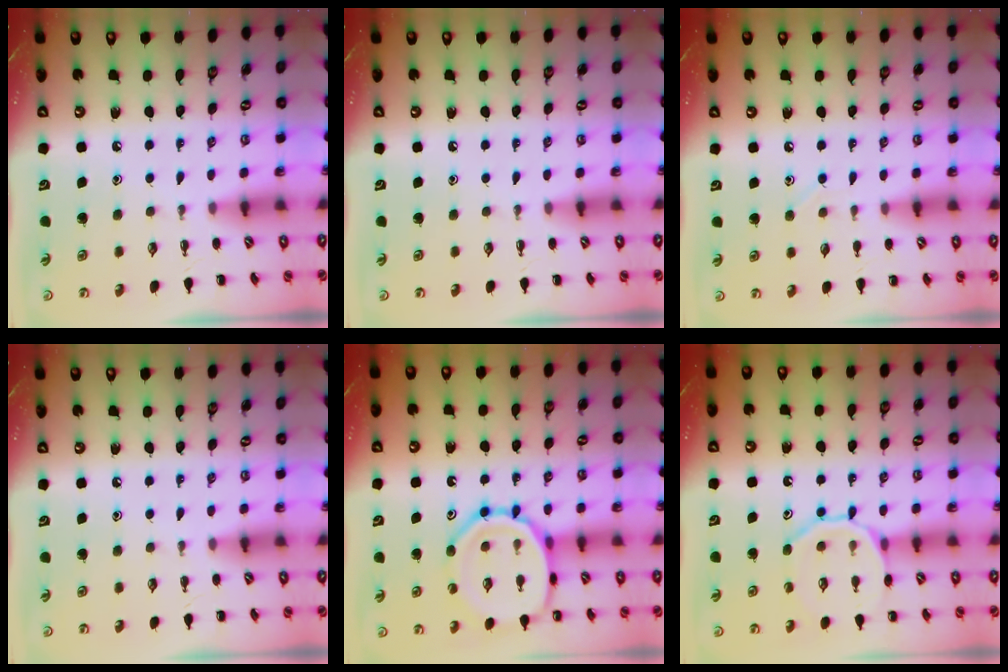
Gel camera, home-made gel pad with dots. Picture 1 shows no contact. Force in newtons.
{"total": 0.0}
{"total": 3.0, "press": 2.8, "slide": 1.0}
{"total": 0.0}
{"total": 14.7, "press": 14.6, "slide": 1.4}
{"total": 11.8, "press": 11.7, "slide": 1.3}